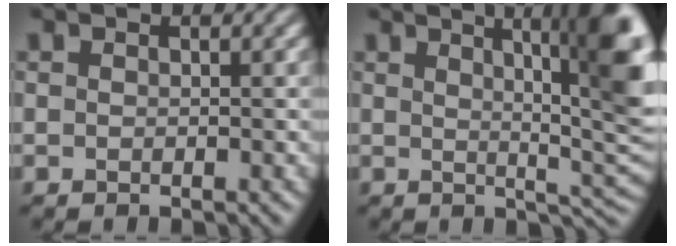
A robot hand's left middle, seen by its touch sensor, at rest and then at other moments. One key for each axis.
{"total": 10.5, "fx": 3.1, "fy": 2.4, "fz": 9.8, "tx": -0.102, "ty": 0.014, "tz": 0.036}